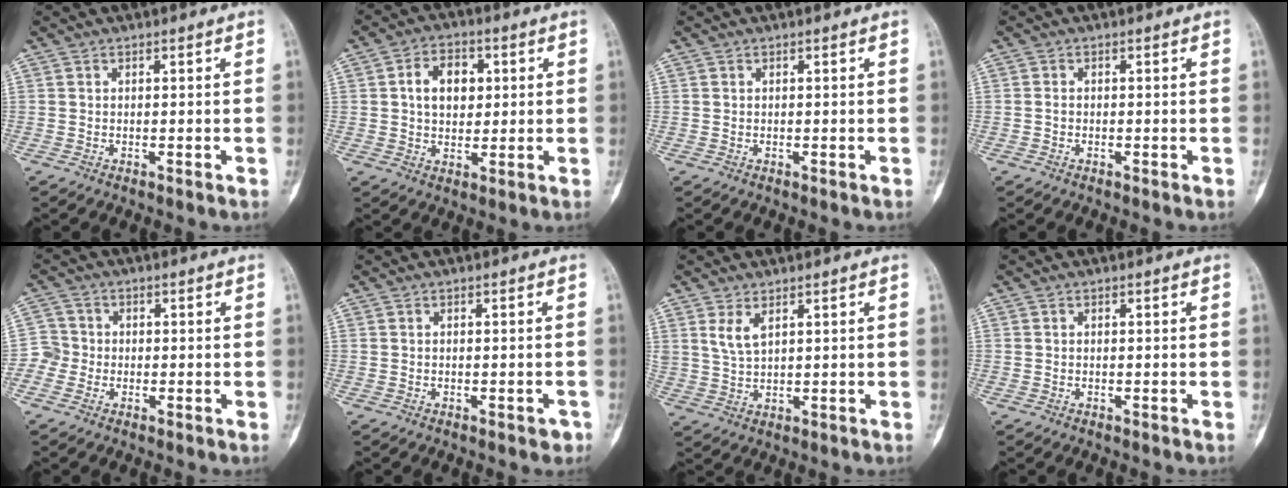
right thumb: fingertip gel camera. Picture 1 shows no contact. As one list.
[{"total": 8.2, "force": [1.6, 5.8, 5.6], "torque": [-0.063, 0.004, 0.023]}, {"total": 0.0}, {"total": 0.7, "force": [-0.3, 0.6, 0.3], "torque": [-0.002, 0.002, -0.007]}, {"total": 3.6, "force": [-0.9, 3.5, 0.3], "torque": [0.017, 0.009, -0.029]}, {"total": 1.5, "force": [-0.9, 0.8, 1.0], "torque": [-0.004, 0.005, -0.011]}, {"total": 3.8, "force": [2.0, 1.6, 2.8], "torque": [-0.056, -0.010, 0.048]}, {"total": 0.0}]